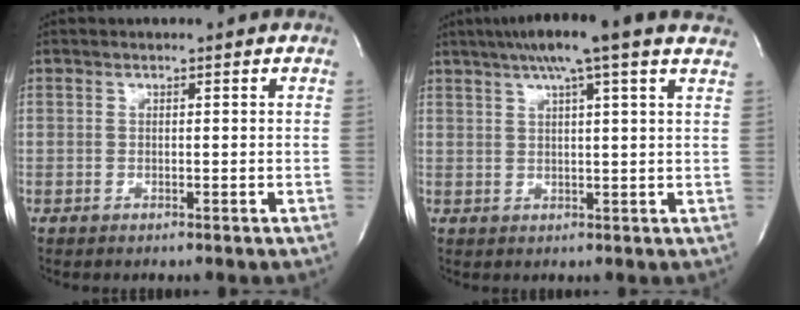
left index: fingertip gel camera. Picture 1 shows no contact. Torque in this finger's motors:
{"motor_torque": [-0.13, -0.15, 0.45, 0.06]}